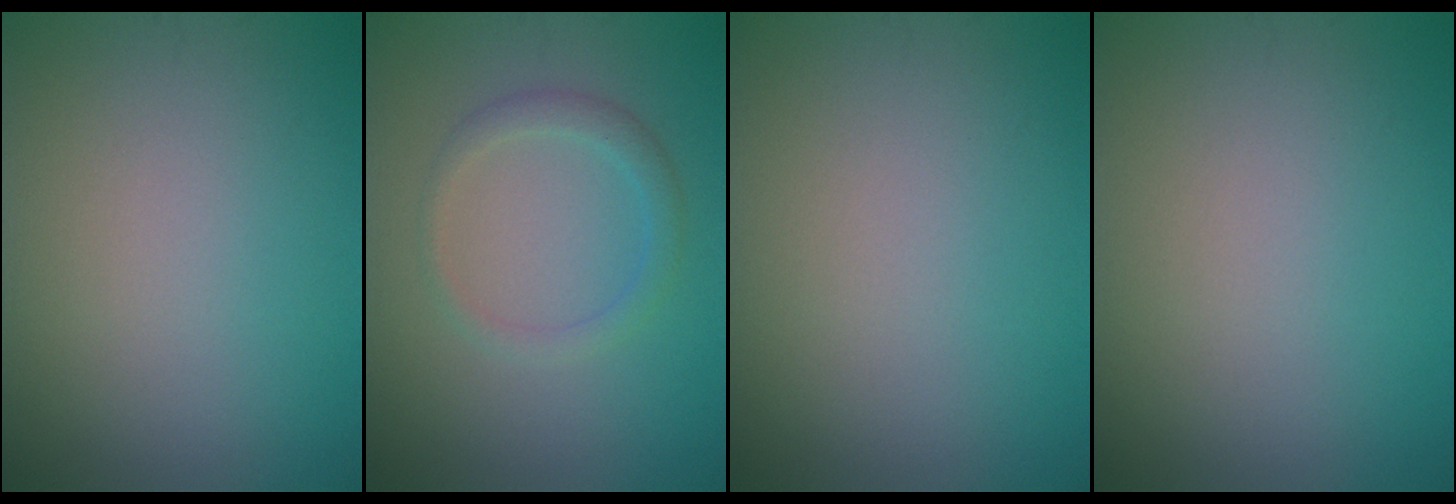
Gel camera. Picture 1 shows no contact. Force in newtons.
{"total": 1.9, "press": 1.9, "slide": 0.1}
{"total": 0.0}
{"total": 0.0}